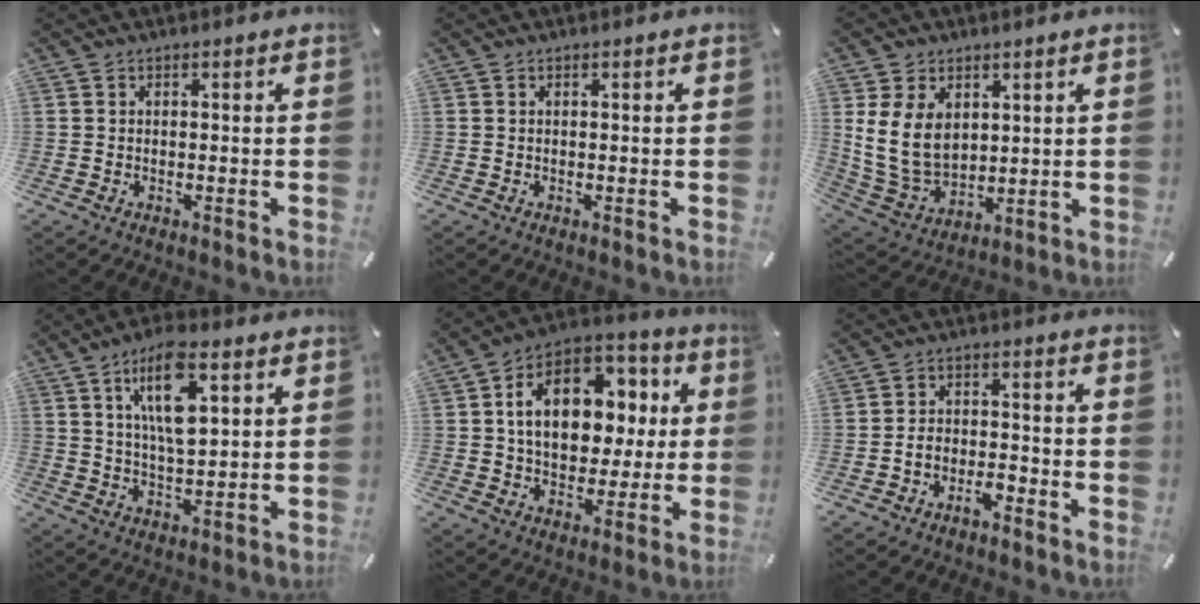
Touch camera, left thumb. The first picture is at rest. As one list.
[{"total": 0.0}, {"total": 12.0, "force": [3.2, 9.4, 6.7], "torque": [-0.149, -0.014, 0.060]}, {"total": 12.8, "force": [5.8, 5.1, 10.2], "torque": [-0.188, -0.012, 0.094]}, {"total": 16.7, "force": [3.3, 12.4, 10.8], "torque": [-0.176, -0.010, 0.062]}, {"total": 4.8, "force": [-3.7, 2.4, 1.9], "torque": [-0.035, 0.019, -0.069]}]